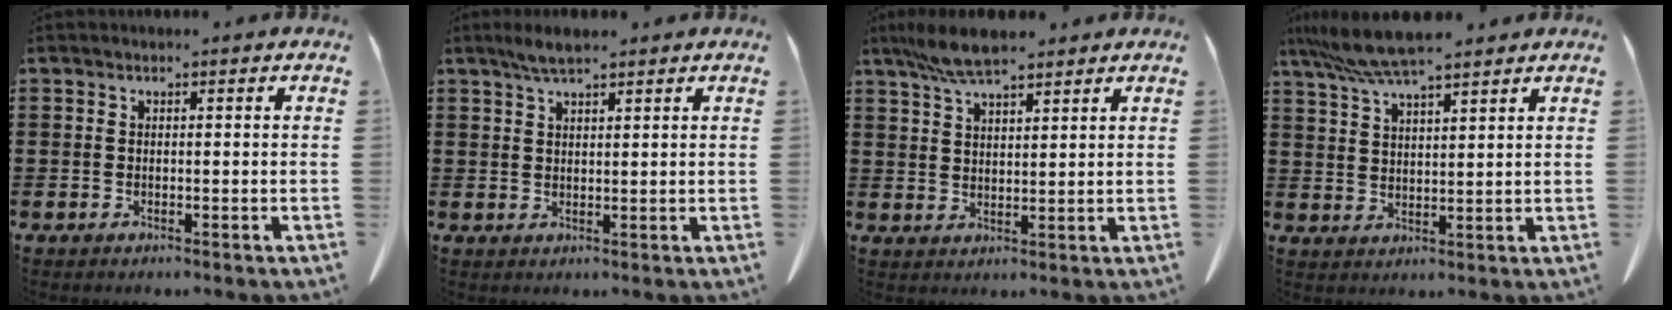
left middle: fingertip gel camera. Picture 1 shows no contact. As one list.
[{"total": 2.9, "force": [2.2, 0.7, 1.8], "torque": [-0.039, 0.002, 0.040]}, {"total": 6.4, "force": [5.2, 1.3, 3.5], "torque": [-0.082, -0.006, 0.097]}, {"total": 6.8, "force": [5.8, 0.4, 3.7], "torque": [-0.087, -0.018, 0.105]}]